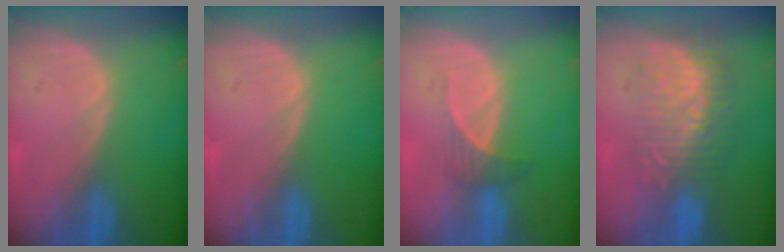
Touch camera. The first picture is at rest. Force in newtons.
{"total": 0.0}
{"total": 2.5, "press": 2.3, "slide": 0.9}
{"total": 10.0, "press": 8.7, "slide": 4.9}